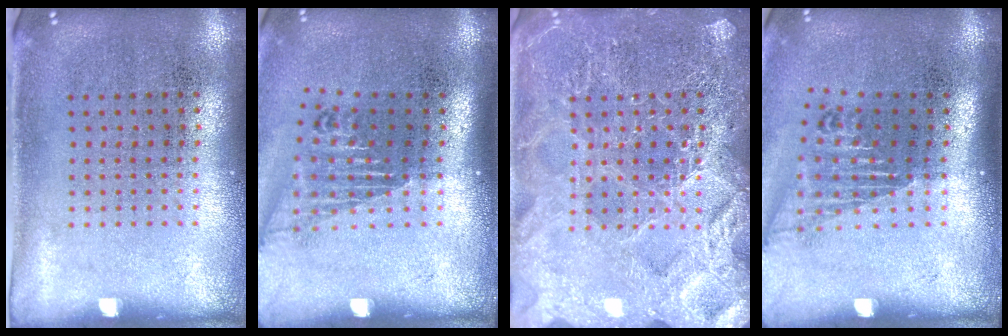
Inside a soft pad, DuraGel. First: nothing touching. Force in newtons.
{"total": 1.7, "press": 1.3, "slide": 1.1}
{"total": 6.2, "press": 6.1, "slide": 0.8}
{"total": 1.7, "press": 1.3, "slide": 1.1}